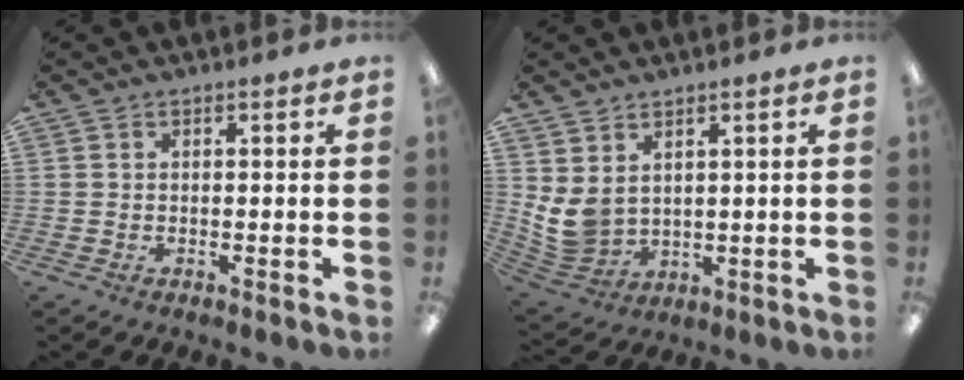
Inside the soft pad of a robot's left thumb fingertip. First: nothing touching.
{"total": 7.1, "force": [2.7, 5.2, 3.9], "torque": [-0.105, -0.015, 0.055]}